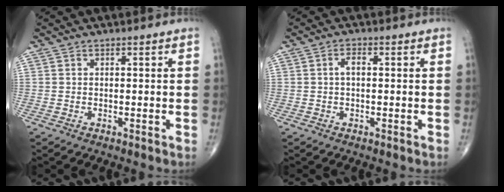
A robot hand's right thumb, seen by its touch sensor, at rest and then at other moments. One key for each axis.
{"total": 2.0, "fx": 0.0, "fy": 1.0, "fz": 1.7, "tx": -0.027, "ty": 0.008, "tz": -0.002}